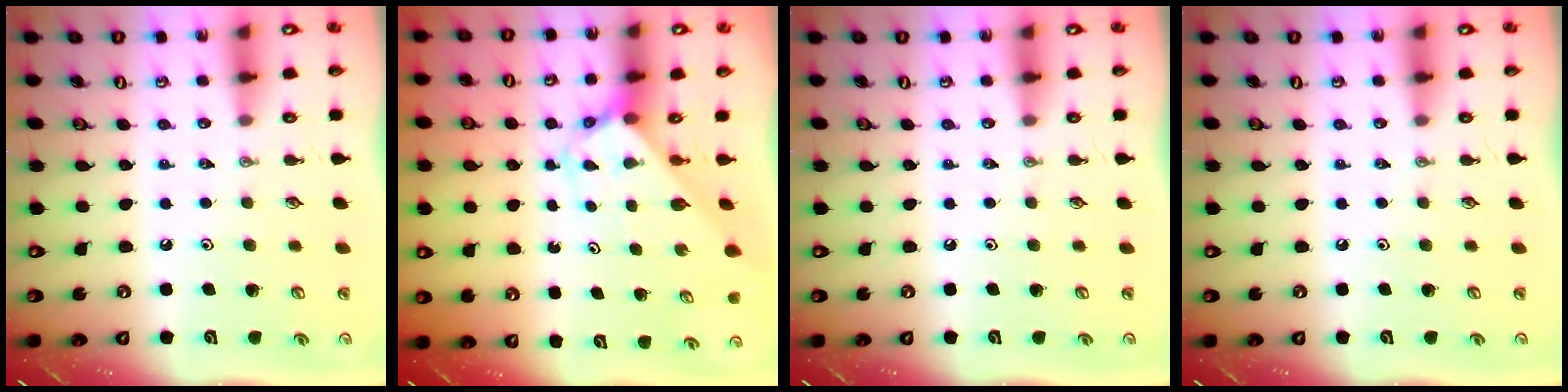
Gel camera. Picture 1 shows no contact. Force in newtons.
{"total": 2.6, "press": 2.6, "slide": 0.2}
{"total": 0.0}
{"total": 0.0}